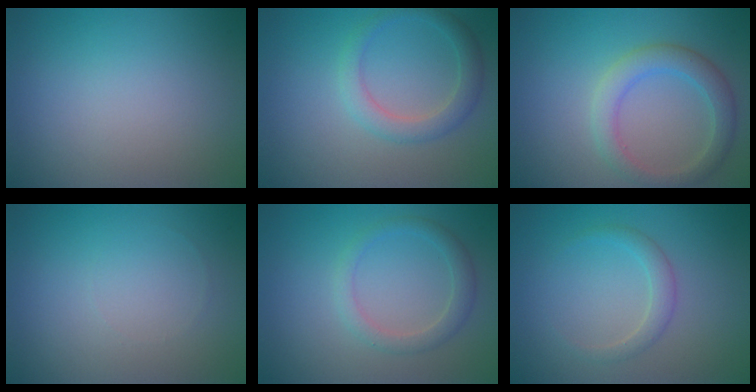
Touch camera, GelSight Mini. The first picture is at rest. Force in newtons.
{"total": 2.7, "press": 2.7, "slide": 0.2}
{"total": 3.4, "press": 3.4, "slide": 0.3}
{"total": 0.0}
{"total": 2.1, "press": 2.1, "slide": 0.2}
{"total": 1.6, "press": 1.6, "slide": 0.1}